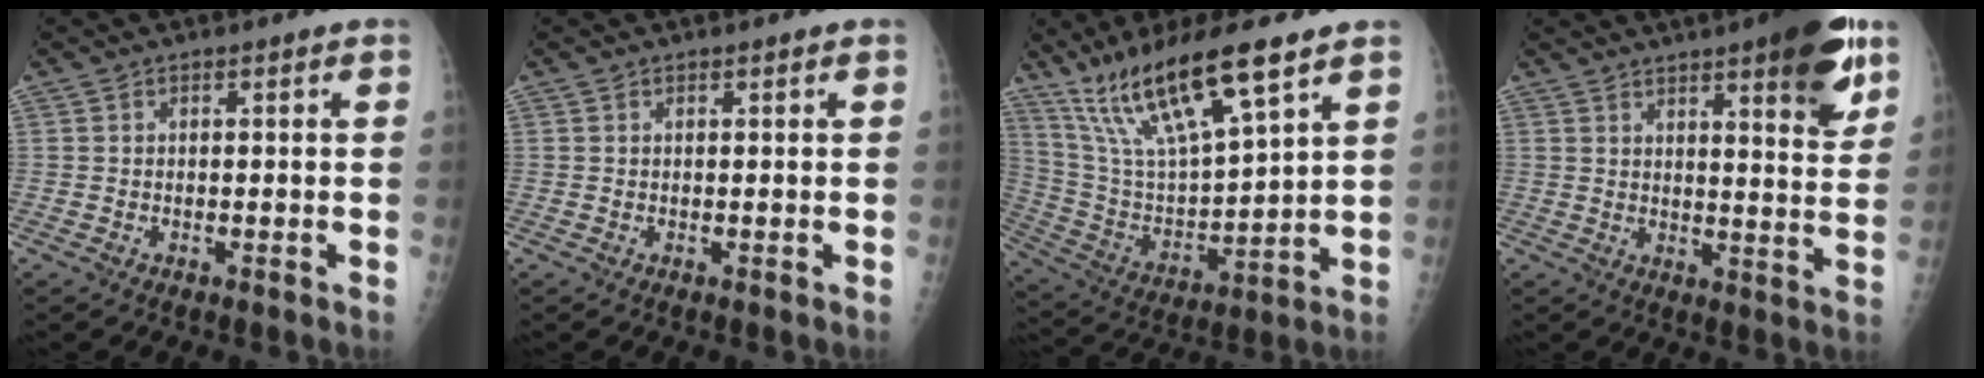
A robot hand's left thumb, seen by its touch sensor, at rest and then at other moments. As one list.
[{"total": 0.0}, {"total": 19.0, "force": [12.5, 3.7, 13.8], "torque": [-0.249, -0.051, 0.246]}, {"total": 14.3, "force": [8.1, 3.3, 11.3], "torque": [-0.125, -0.038, 0.106]}]